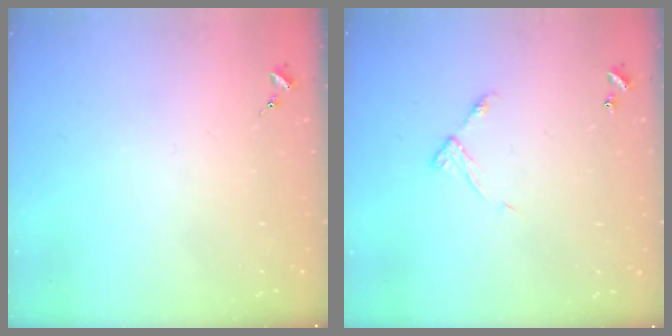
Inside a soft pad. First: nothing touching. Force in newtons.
{"total": 6.5, "press": 6.5, "slide": 0.5}